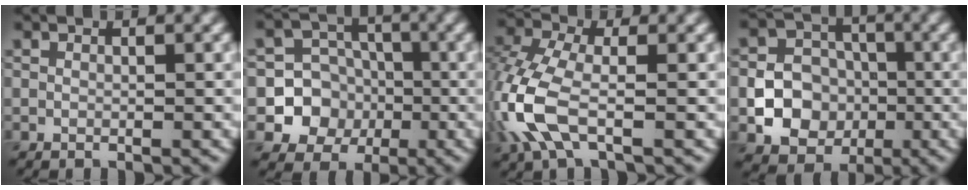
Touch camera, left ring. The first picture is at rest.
{"total": 7.5, "force": [-2.0, 7.1, 1.5], "torque": [-0.004, 0.002, -0.059]}
{"total": 6.9, "force": [-2.4, 3.4, 5.5], "torque": [-0.159, 0.001, -0.061]}
{"total": 8.7, "force": [-2.0, 7.8, 3.3], "torque": [-0.039, -0.006, -0.055]}